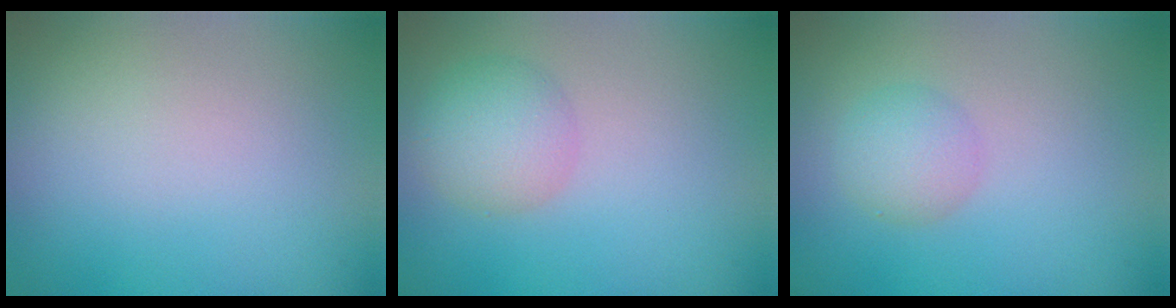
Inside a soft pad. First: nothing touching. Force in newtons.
{"total": 3.4, "press": 3.4, "slide": 0.1}
{"total": 2.3, "press": 2.3, "slide": 0.0}